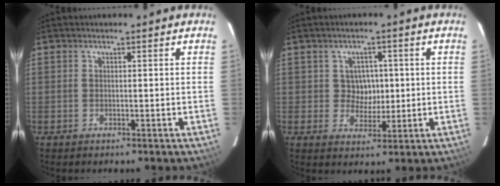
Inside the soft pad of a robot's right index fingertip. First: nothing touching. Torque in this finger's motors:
{"motor_torque": [-0.23, 0.03, -0.01, 0.00]}